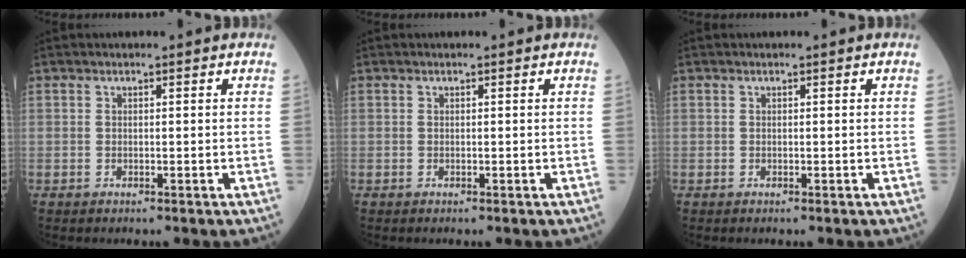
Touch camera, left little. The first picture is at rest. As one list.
[{"total": 0.0}, {"total": 0.0}]